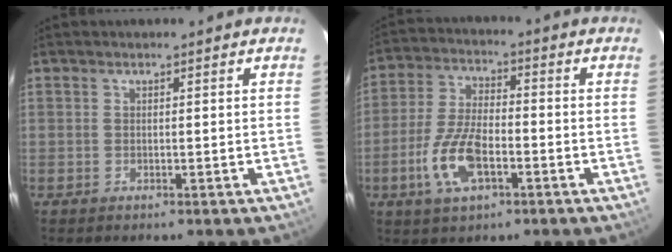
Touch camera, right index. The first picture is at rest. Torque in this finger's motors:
{"motor_torque": [1.39, -0.54, 0.43, 0.10]}